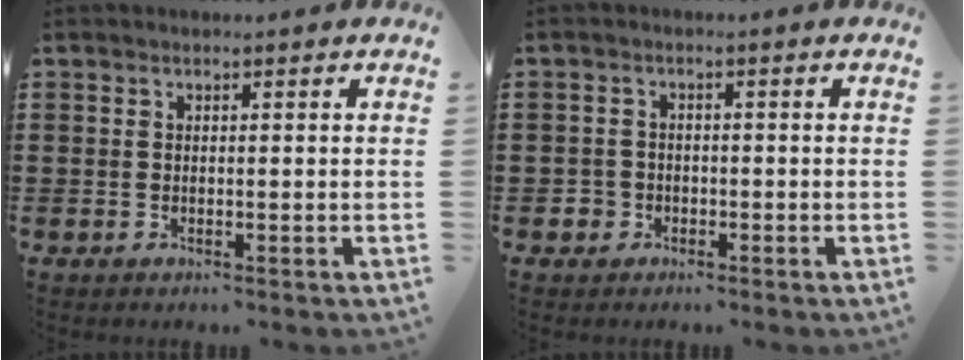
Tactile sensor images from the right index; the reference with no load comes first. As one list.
[{"total": 2.2, "force": [-1.2, 1.8, 0.2], "torque": [-0.011, 0.003, -0.028]}]